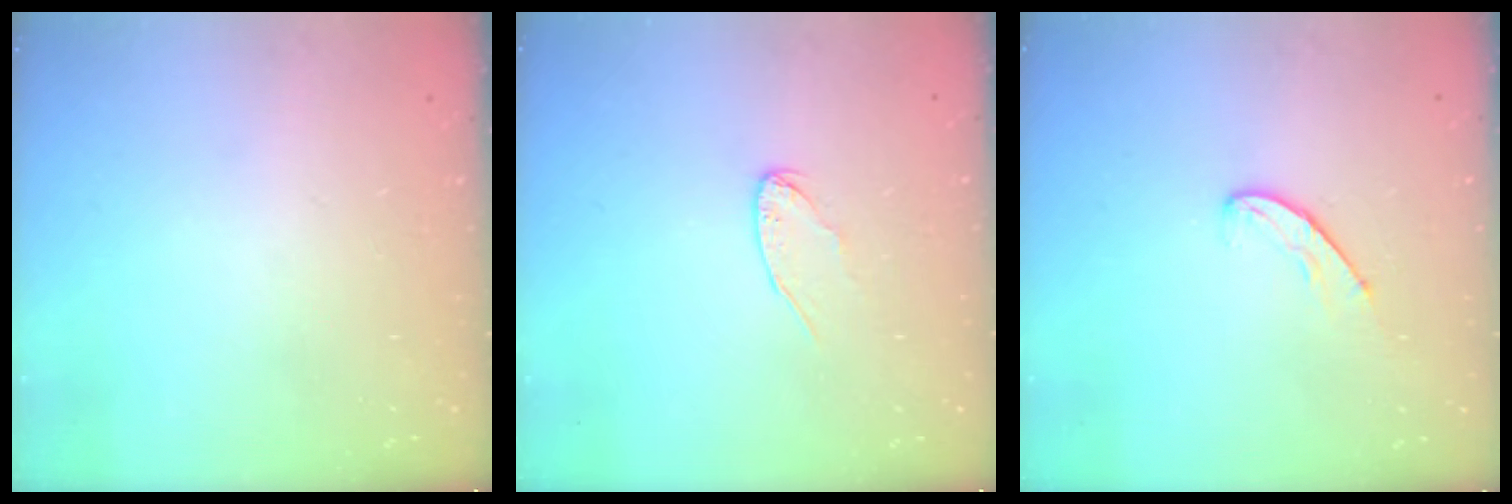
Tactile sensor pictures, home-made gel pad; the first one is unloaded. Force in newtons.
{"total": 4.8, "press": 4.8, "slide": 0.3}
{"total": 5.6, "press": 5.5, "slide": 0.5}